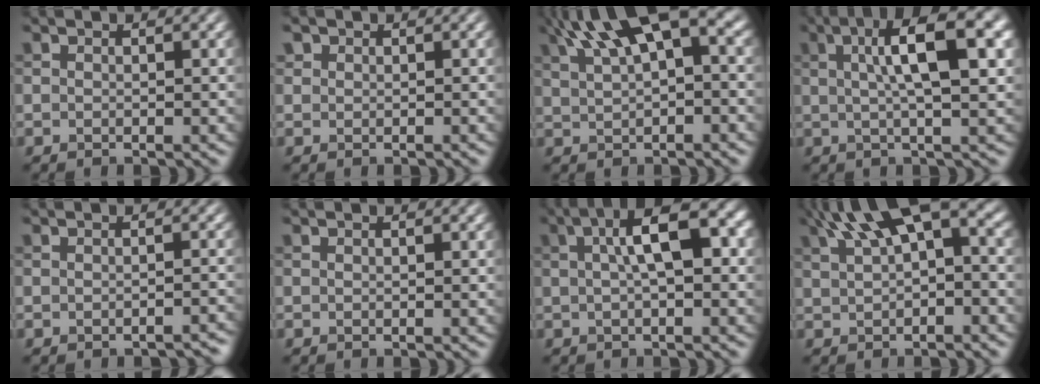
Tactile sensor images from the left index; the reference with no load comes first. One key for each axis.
{"total": 1.0, "fx": 0.6, "fy": 0.8, "fz": 0.1, "tx": 0.003, "ty": -0.001, "tz": 0.003}
{"total": 10.4, "fx": 5.2, "fy": 3.7, "fz": 8.1, "tx": -0.156, "ty": 0.027, "tz": 0.089}
{"total": 8.8, "fx": 2.6, "fy": 2.2, "fz": 8.2, "tx": -0.117, "ty": 0.020, "tz": 0.033}
{"total": 1.3, "fx": -1.2, "fy": 0.1, "fz": 0.3, "tx": 0.000, "ty": 0.005, "tz": -0.013}
{"total": 0.0}
{"total": 6.8, "fx": 1.5, "fy": 2.1, "fz": 6.2, "tx": -0.101, "ty": 0.017, "tz": 0.019}
{"total": 9.5, "fx": 4.2, "fy": 3.8, "fz": 7.6, "tx": -0.132, "ty": 0.025, "tz": 0.067}